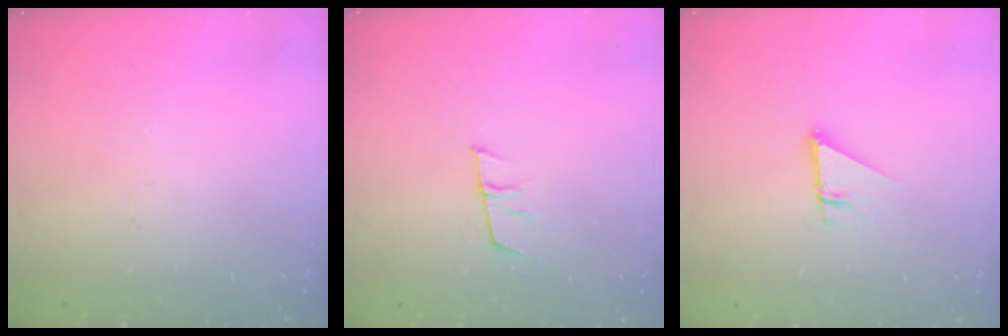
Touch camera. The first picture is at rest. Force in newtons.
{"total": 7.9, "press": 7.3, "slide": 3.0}
{"total": 2.7, "press": 2.7, "slide": 0.1}